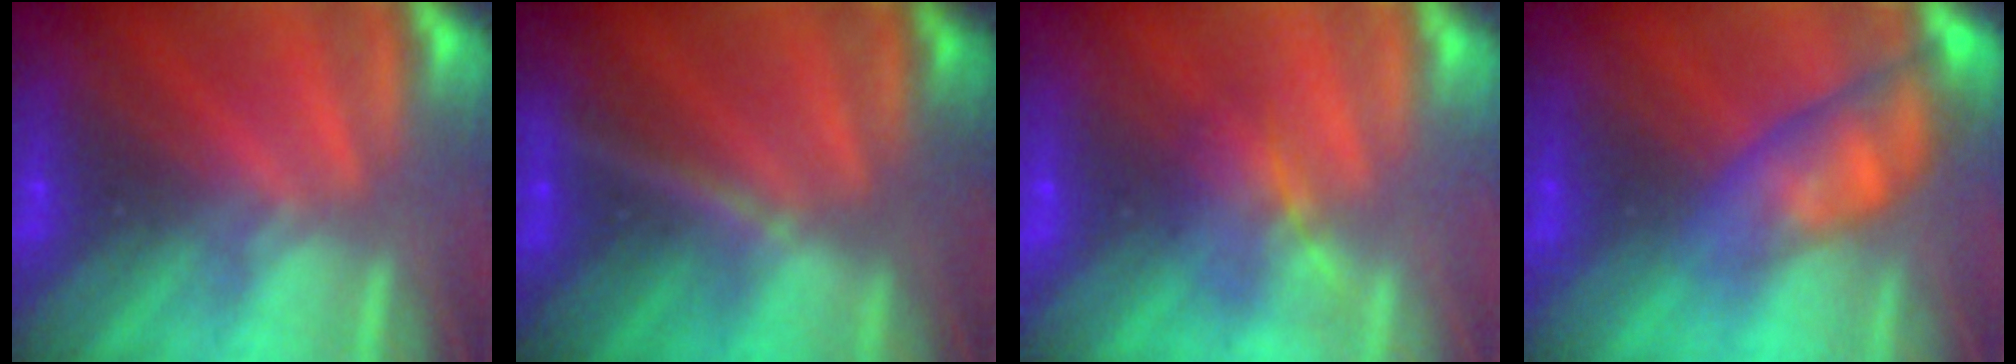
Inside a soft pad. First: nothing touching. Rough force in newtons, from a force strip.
{"total": 3.3}
{"total": 1.6}
{"total": 4.7}